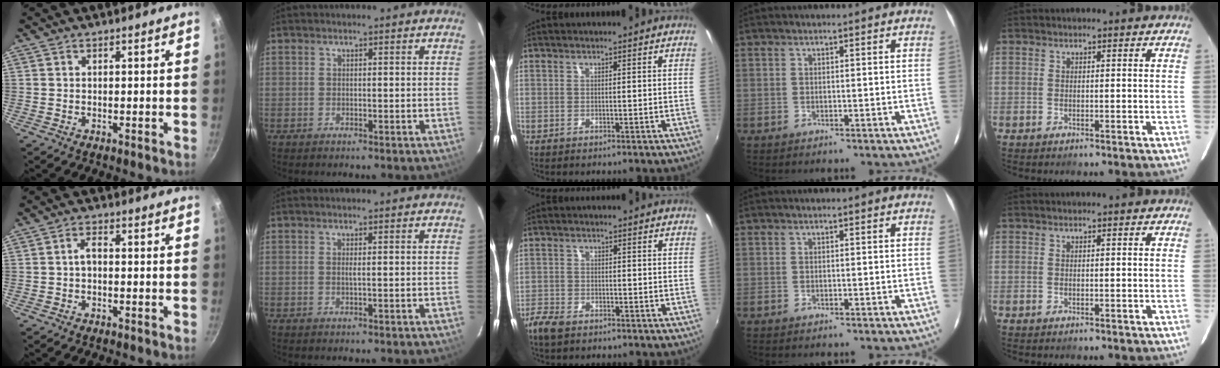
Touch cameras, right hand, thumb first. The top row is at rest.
{"thumb": {"total": 2.2, "force": [-0.3, 1.2, 1.8], "torque": [-0.030, 0.015, -0.007]}, "index": {"total": 0.5, "force": [0.1, -0.2, 0.5], "torque": [-0.007, -0.004, -0.002]}, "middle": {"total": 4.8, "force": [-3.7, 2.1, 2.2], "torque": [-0.064, -0.010, -0.074]}}